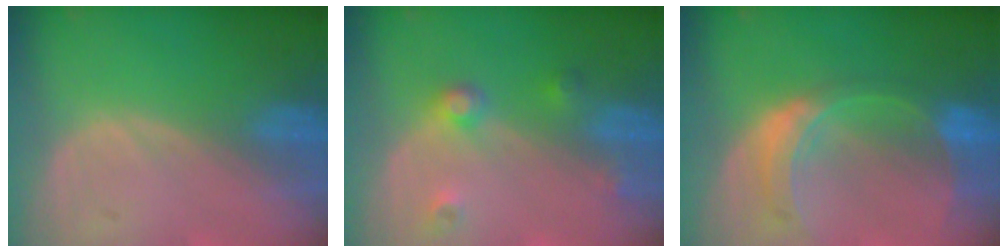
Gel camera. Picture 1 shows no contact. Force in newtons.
{"total": 3.7, "press": 3.4, "slide": 1.3}
{"total": 7.6, "press": 6.7, "slide": 3.6}